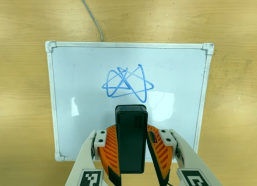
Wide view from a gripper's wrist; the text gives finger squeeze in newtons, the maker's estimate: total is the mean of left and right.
{"total": 5.4, "left": 4.7, "right": 6.1}